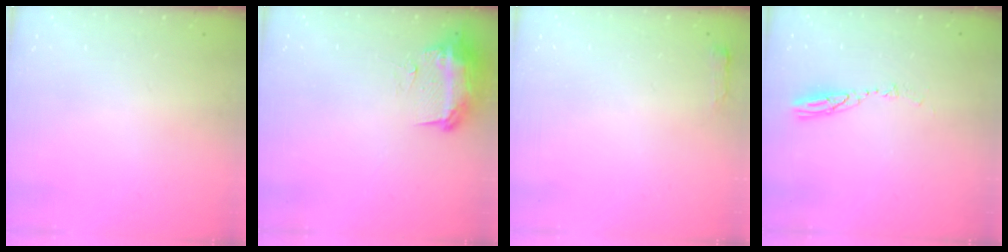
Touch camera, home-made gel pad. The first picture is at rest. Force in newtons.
{"total": 11.4, "press": 11.4, "slide": 1.1}
{"total": 2.7, "press": 2.6, "slide": 0.5}
{"total": 4.3, "press": 4.3, "slide": 0.4}